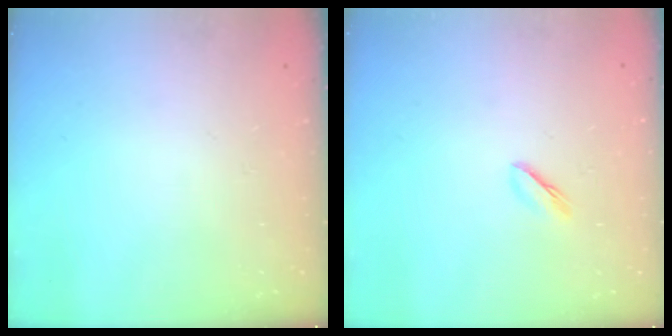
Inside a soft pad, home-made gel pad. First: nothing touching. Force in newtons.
{"total": 2.5, "press": 2.4, "slide": 0.8}